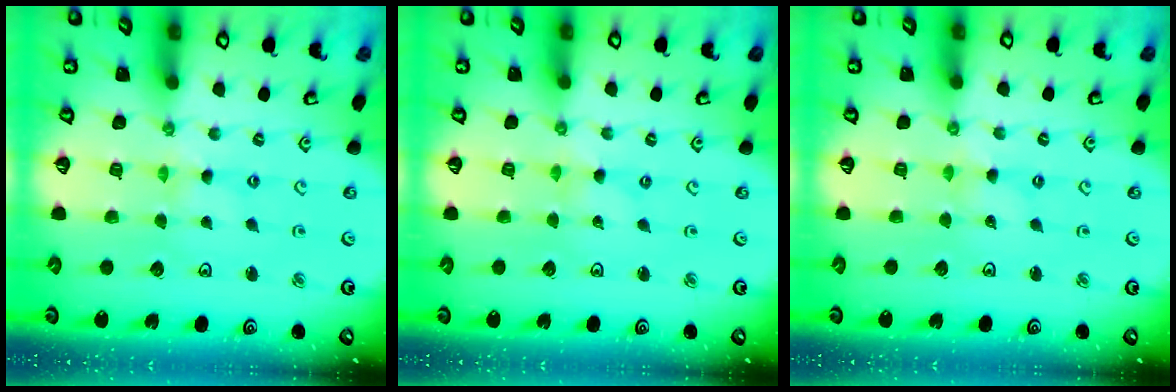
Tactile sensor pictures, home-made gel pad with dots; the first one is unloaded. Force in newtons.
{"total": 0.0}
{"total": 0.0}